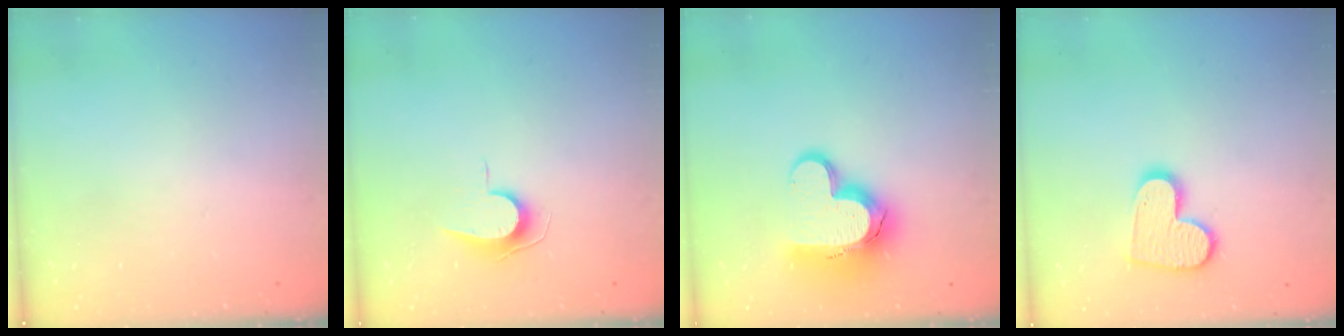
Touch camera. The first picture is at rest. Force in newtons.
{"total": 6.8, "press": 6.8, "slide": 0.7}
{"total": 15.6, "press": 15.5, "slide": 1.3}
{"total": 11.8, "press": 11.8, "slide": 0.8}